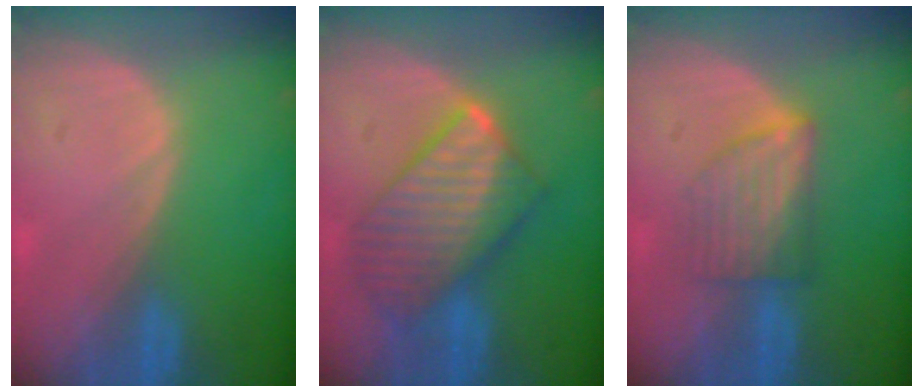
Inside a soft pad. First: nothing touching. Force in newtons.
{"total": 10.1, "press": 10.1, "slide": 0.9}
{"total": 5.9, "press": 5.6, "slide": 1.8}